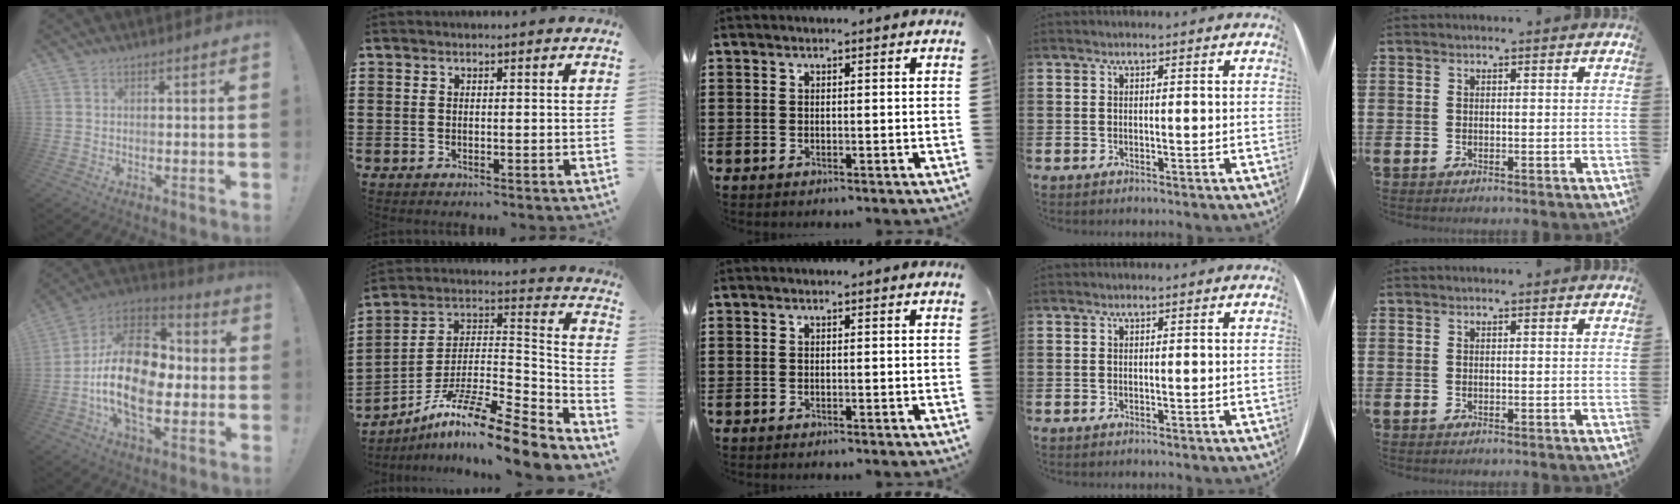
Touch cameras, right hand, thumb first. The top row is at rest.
{"thumb": {"total": 23.4, "force": [-2.9, 14.0, 18.5], "torque": [-0.335, 0.017, -0.041]}, "index": {"total": 11.5, "force": [-8.9, 0.6, 7.3], "torque": [-0.119, 0.009, -0.168]}}